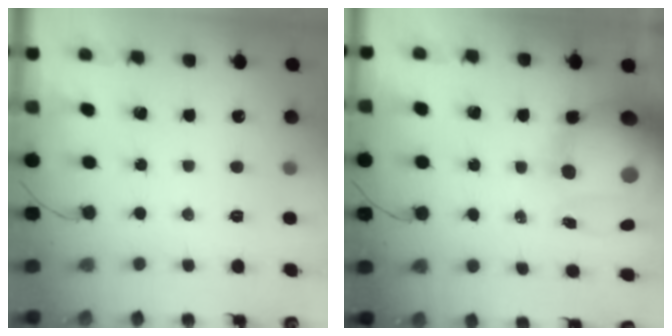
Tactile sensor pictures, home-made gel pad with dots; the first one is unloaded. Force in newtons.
{"total": 22.6, "press": 22.0, "slide": 5.0}